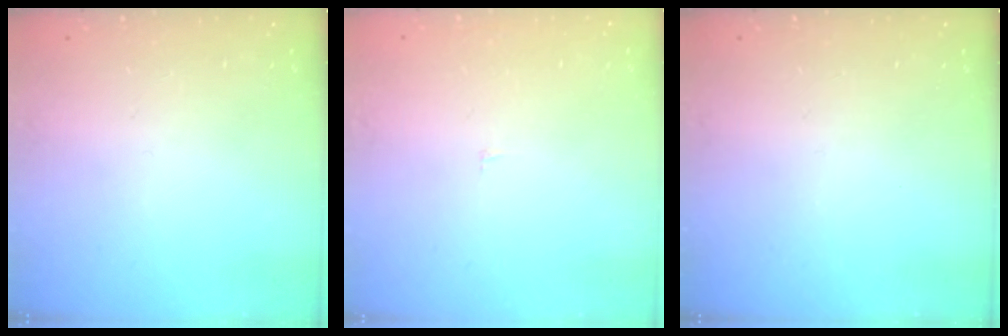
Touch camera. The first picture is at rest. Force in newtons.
{"total": 1.6, "press": 1.6, "slide": 0.1}
{"total": 0.0}